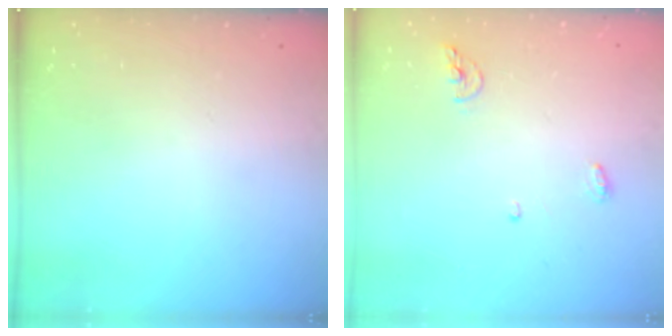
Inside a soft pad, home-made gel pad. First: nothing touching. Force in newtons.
{"total": 5.2, "press": 5.0, "slide": 1.2}